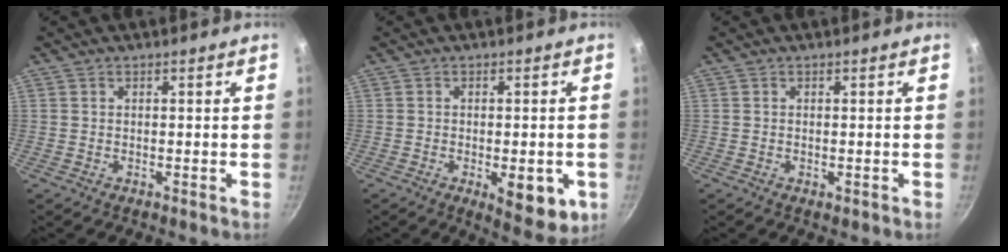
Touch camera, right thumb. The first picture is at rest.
{"total": 9.3, "force": [-2.9, 3.7, 8.0], "torque": [-0.090, -0.006, -0.031]}
{"total": 0.8, "force": [-0.3, 0.4, 0.6], "torque": [-0.008, -0.002, -0.001]}